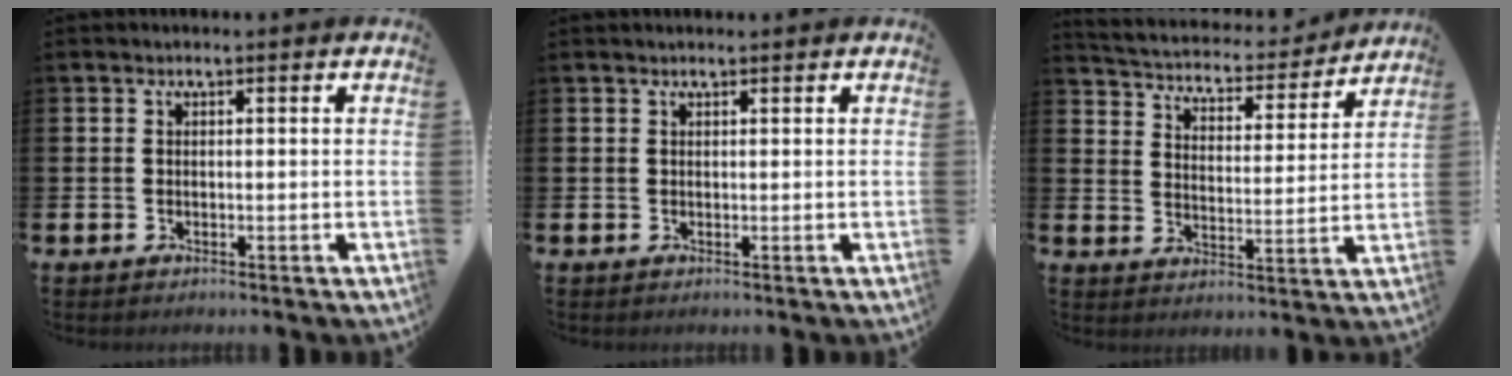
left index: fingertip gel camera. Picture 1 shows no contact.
{"total": 0.5, "force": [0.5, 0.0, 0.1], "torque": [0.002, -0.002, 0.009]}
{"total": 4.9, "force": [4.7, 1.2, 0.5], "torque": [-0.041, -0.044, 0.076]}